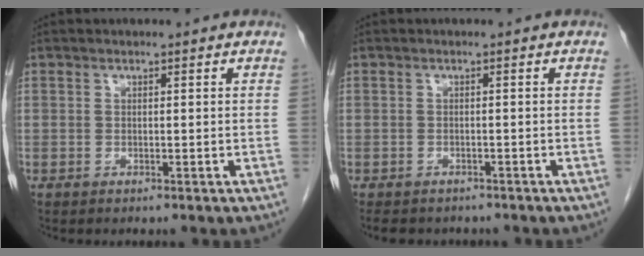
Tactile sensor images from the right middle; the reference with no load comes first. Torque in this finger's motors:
{"motor_torque": [0.04, -0.02, -0.01, 0.00]}